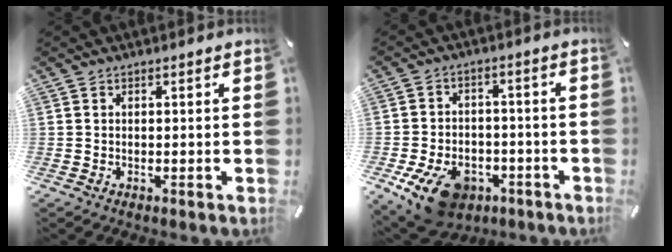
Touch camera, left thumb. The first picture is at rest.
{"total": 12.4, "force": [-6.5, 7.9, 7.0], "torque": [-0.130, 0.040, -0.114]}